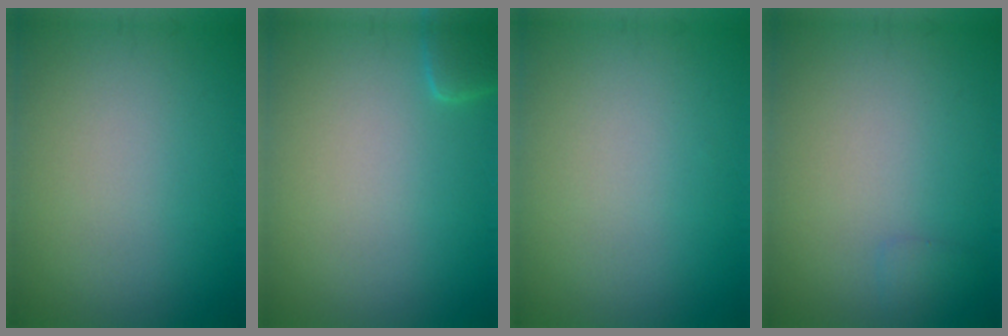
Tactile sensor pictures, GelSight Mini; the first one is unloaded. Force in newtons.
{"total": 1.7, "press": 1.7, "slide": 0.2}
{"total": 0.0}
{"total": 0.7, "press": 0.7, "slide": 0.0}